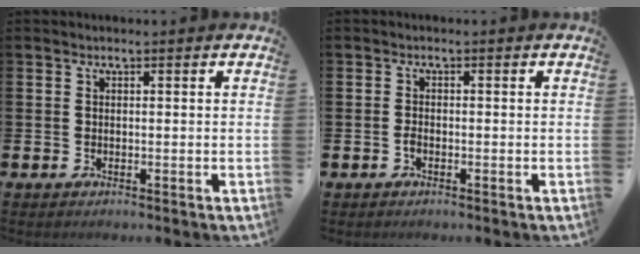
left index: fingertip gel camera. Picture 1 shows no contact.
{"total": 1.0, "force": [-0.5, 0.5, 0.7], "torque": [-0.009, -0.002, -0.013]}